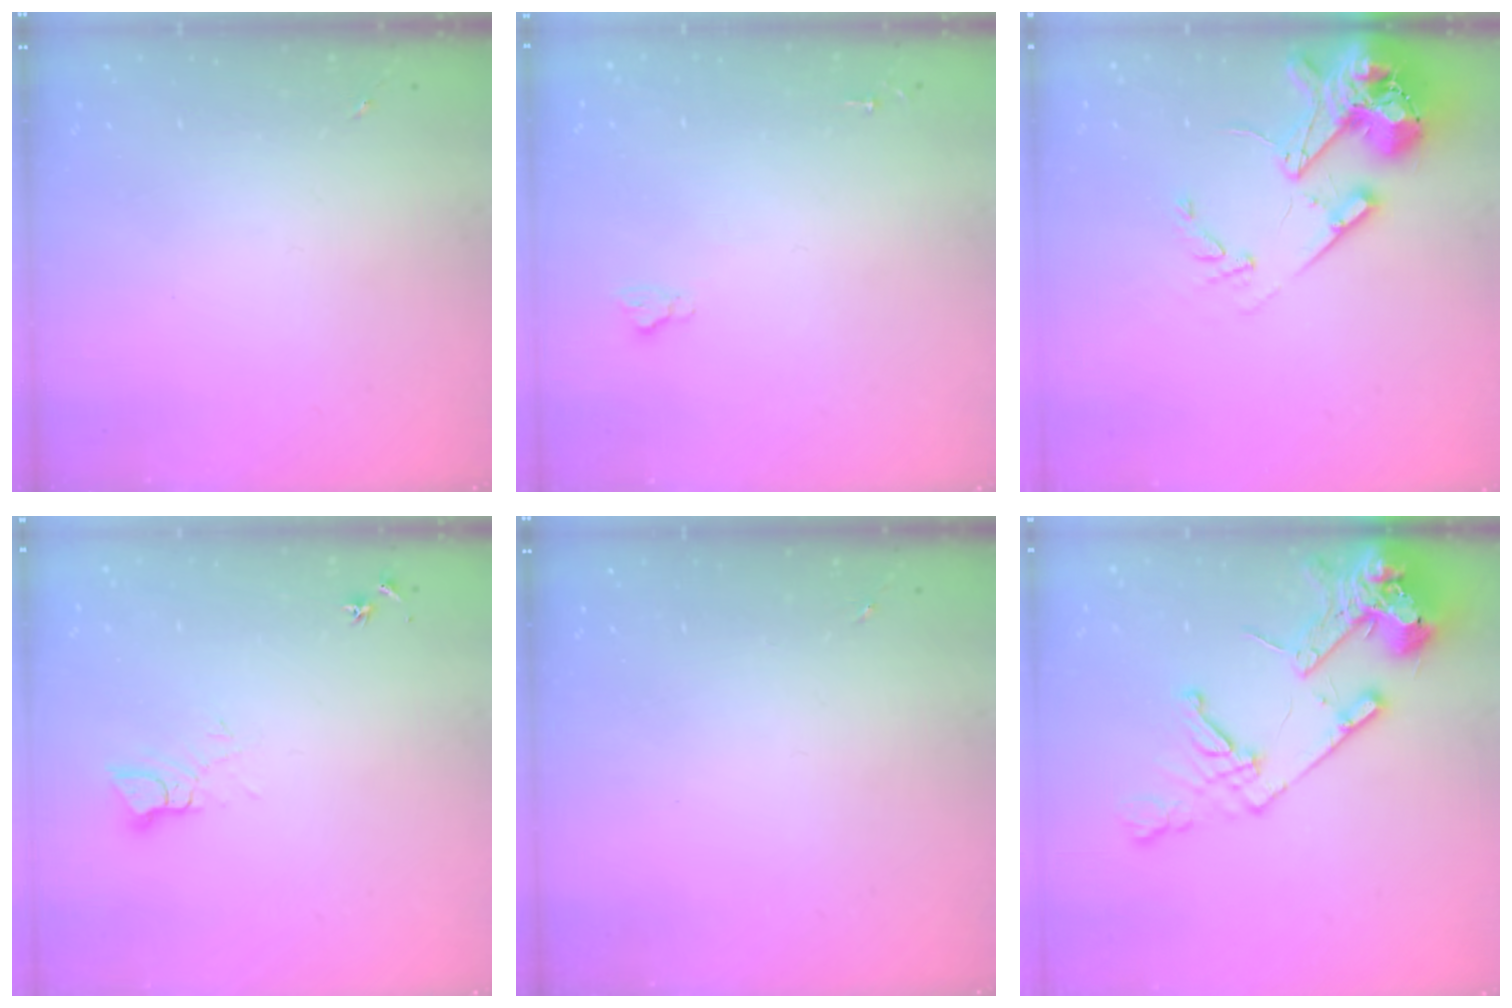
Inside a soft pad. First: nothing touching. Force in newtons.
{"total": 2.6, "press": 2.5, "slide": 0.3}
{"total": 18.0, "press": 17.8, "slide": 2.8}
{"total": 5.4, "press": 5.4, "slide": 0.5}
{"total": 0.0}
{"total": 16.9, "press": 16.7, "slide": 2.4}